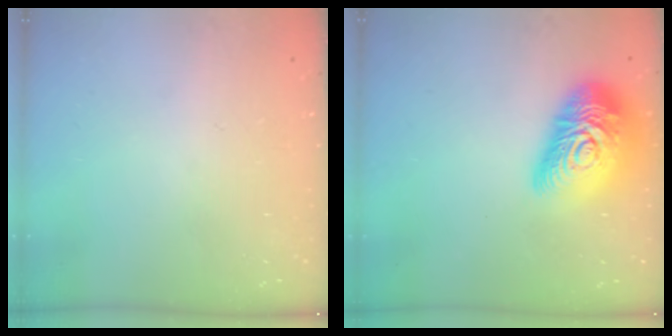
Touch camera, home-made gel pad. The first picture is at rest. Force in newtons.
{"total": 22.1, "press": 22.0, "slide": 1.3}